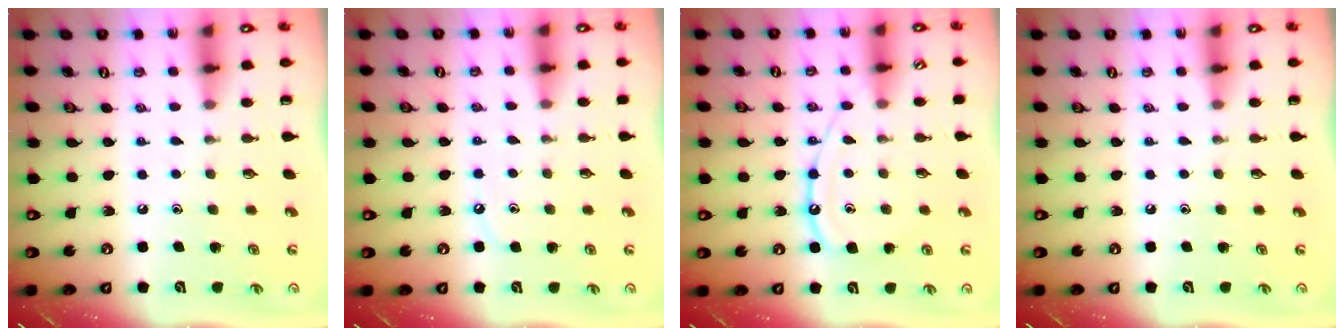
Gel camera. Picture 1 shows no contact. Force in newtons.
{"total": 4.8, "press": 4.8, "slide": 0.6}
{"total": 11.6, "press": 11.5, "slide": 1.1}
{"total": 0.0}